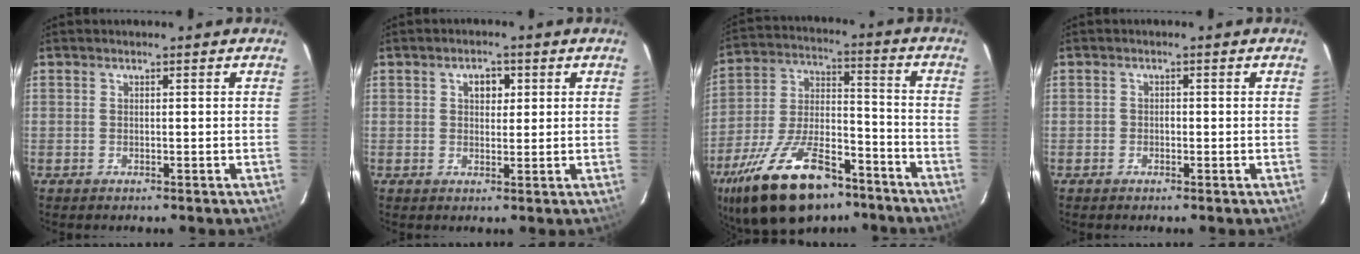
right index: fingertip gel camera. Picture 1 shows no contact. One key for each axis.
{"total": 3.9, "fx": 1.2, "fy": 3.1, "fz": 2.0, "tx": -0.023, "ty": 0.013, "tz": 0.020}
{"total": 23.5, "fx": -15.5, "fy": 10.3, "fz": 14.3, "tx": -0.281, "ty": -0.008, "tz": -0.254}
{"total": 1.0, "fx": -0.4, "fy": 0.8, "fz": 0.3, "tx": -0.004, "ty": 0.003, "tz": -0.007}